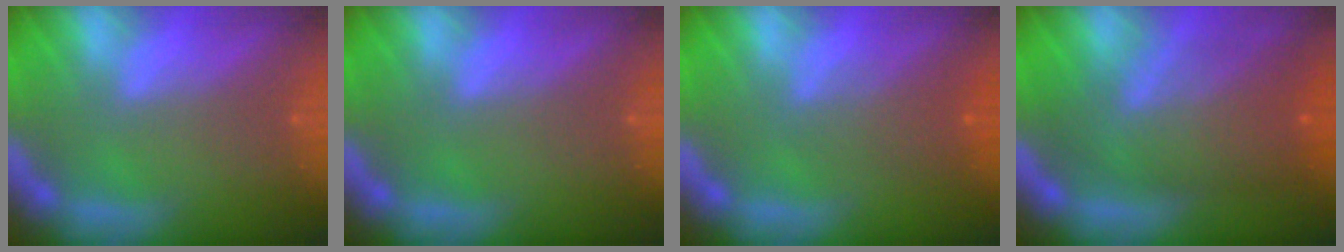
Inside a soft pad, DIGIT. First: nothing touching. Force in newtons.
{"total": 0.0}
{"total": 3.1}
{"total": 8.6}